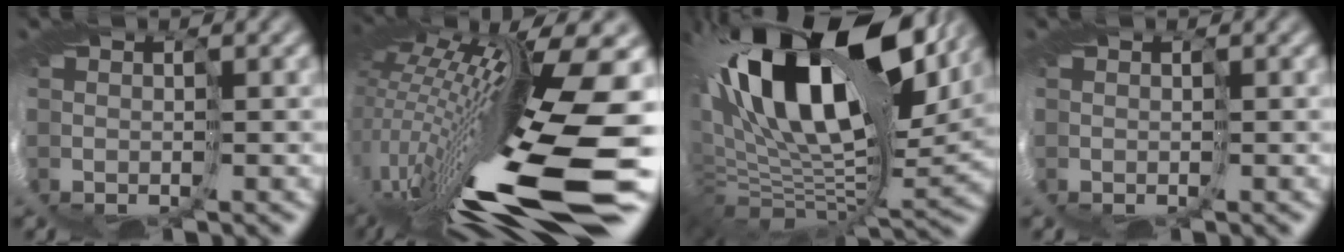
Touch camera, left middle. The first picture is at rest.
{"total": 16.6, "force": [-3.4, 2.1, 16.1], "torque": [-0.302, -0.040, -0.049]}
{"total": 17.1, "force": [7.6, 8.7, 12.6], "torque": [-0.243, 0.008, 0.139]}
{"total": 0.0}